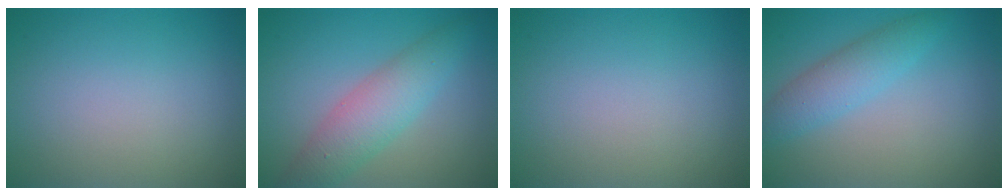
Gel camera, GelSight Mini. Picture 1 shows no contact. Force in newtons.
{"total": 4.6, "press": 4.6, "slide": 0.1}
{"total": 0.0}
{"total": 3.2, "press": 3.2, "slide": 0.0}